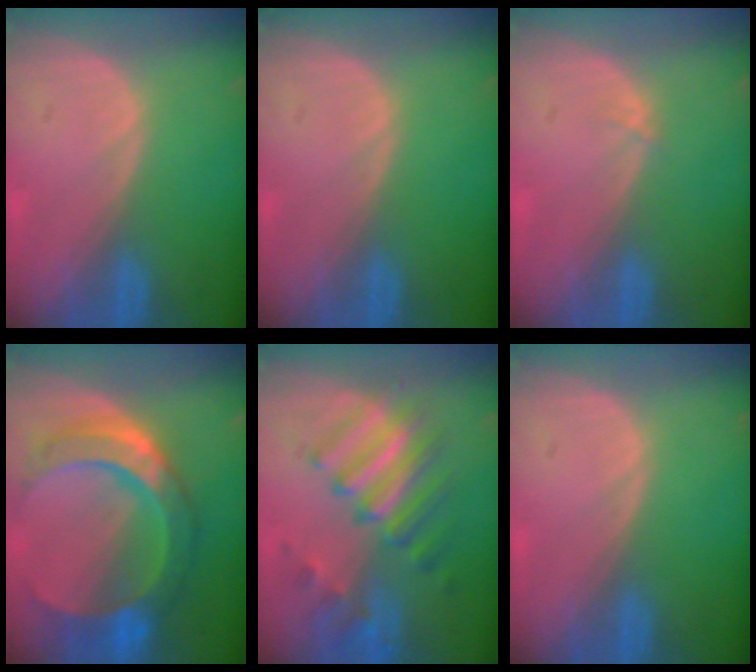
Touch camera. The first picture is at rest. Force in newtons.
{"total": 0.0}
{"total": 0.6, "press": 0.4, "slide": 0.3}
{"total": 11.0, "press": 11.0, "slide": 1.0}
{"total": 9.5, "press": 8.4, "slide": 4.4}
{"total": 0.0}